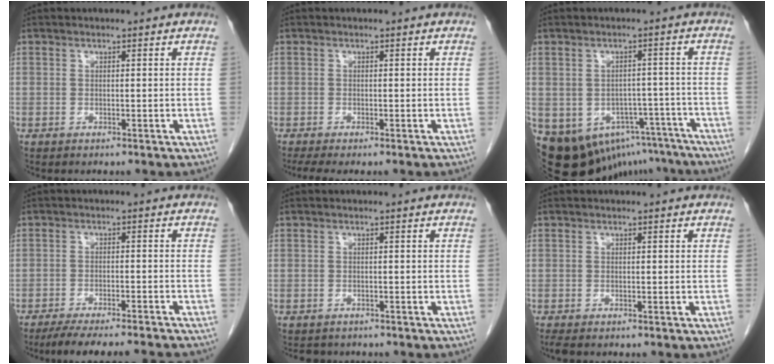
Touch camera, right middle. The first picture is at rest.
{"total": 2.5, "force": [-2.0, 0.1, 1.6], "torque": [-0.028, -0.008, -0.033]}
{"total": 18.5, "force": [-12.3, 11.6, 7.5], "torque": [-0.147, 0.020, -0.137]}
{"total": 13.8, "force": [-12.4, 0.8, 6.1], "torque": [-0.088, -0.017, -0.168]}
{"total": 2.5, "force": [-2.2, 1.2, 0.2], "torque": [-0.006, 0.000, -0.029]}
{"total": 1.2, "force": [-1.0, 0.3, 0.6], "torque": [-0.013, -0.005, -0.016]}